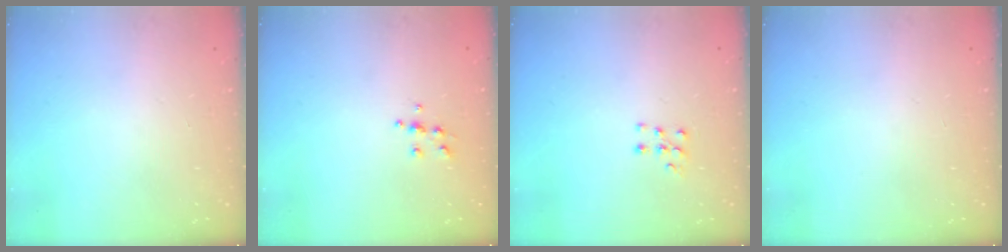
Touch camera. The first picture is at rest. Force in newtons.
{"total": 5.5, "press": 5.4, "slide": 0.6}
{"total": 6.1, "press": 6.0, "slide": 0.5}
{"total": 0.0}